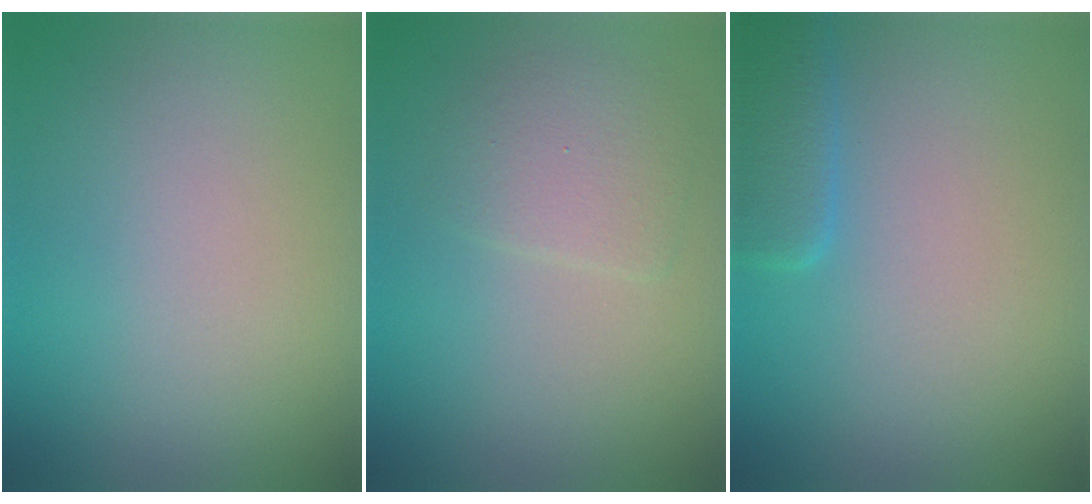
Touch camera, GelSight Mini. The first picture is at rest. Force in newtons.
{"total": 2.4, "press": 2.4, "slide": 0.1}
{"total": 2.9, "press": 2.9, "slide": 0.2}